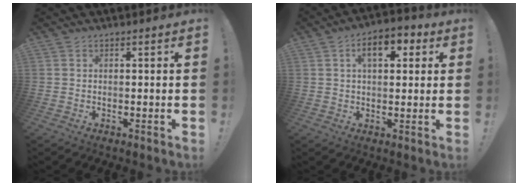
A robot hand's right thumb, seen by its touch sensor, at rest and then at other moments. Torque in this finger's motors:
{"motor_torque": [0.65, 2.15, 0.83, 0.48, 0.01]}